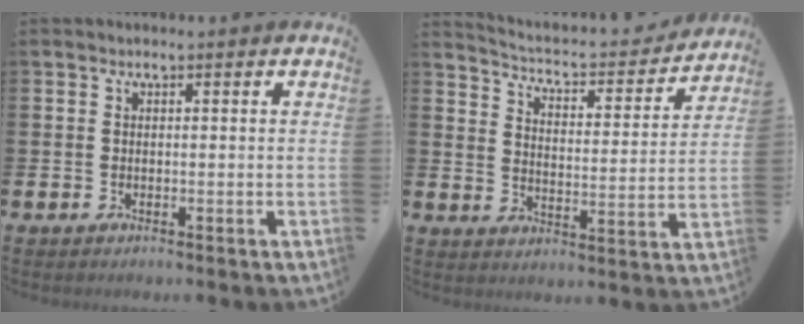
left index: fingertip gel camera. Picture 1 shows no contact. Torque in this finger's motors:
{"motor_torque": [0.35, -1.78, 0.14, -0.01]}